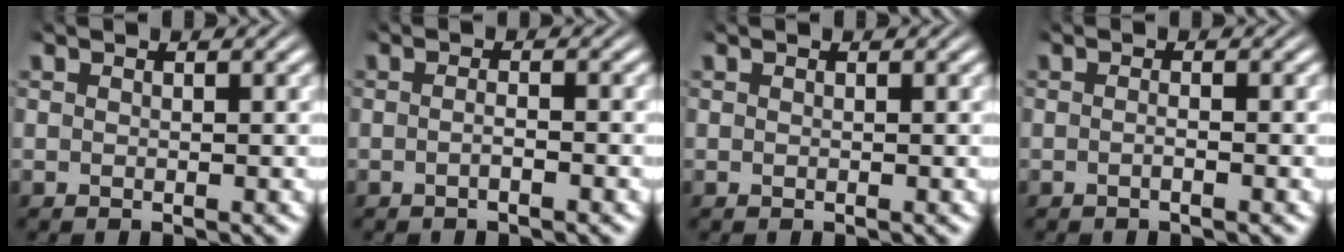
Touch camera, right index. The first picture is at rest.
{"total": 1.3, "force": [-0.9, 0.2, 0.9], "torque": [-0.018, -0.001, -0.019]}
{"total": 0.0}
{"total": 0.9, "force": [-0.6, 0.1, 0.7], "torque": [-0.015, 0.001, -0.015]}